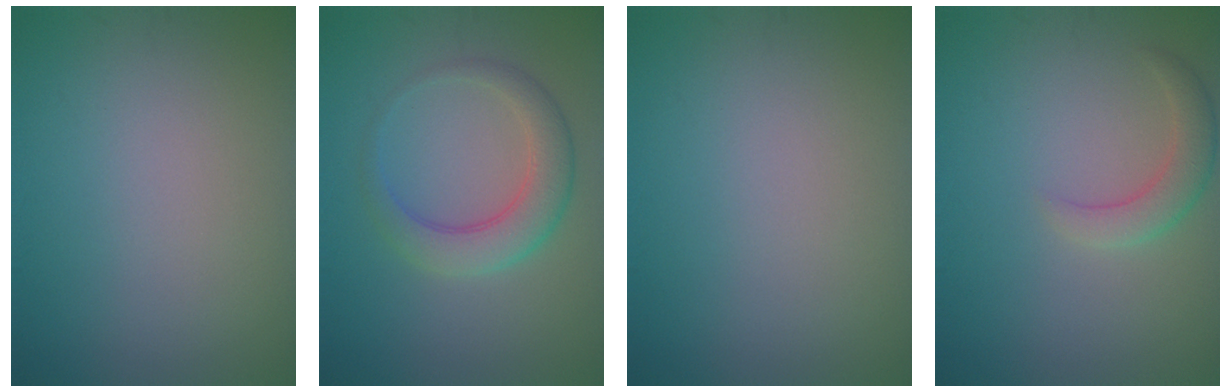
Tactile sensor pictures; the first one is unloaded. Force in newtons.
{"total": 4.1, "press": 4.0, "slide": 0.3}
{"total": 0.0}
{"total": 2.5, "press": 2.5, "slide": 0.2}